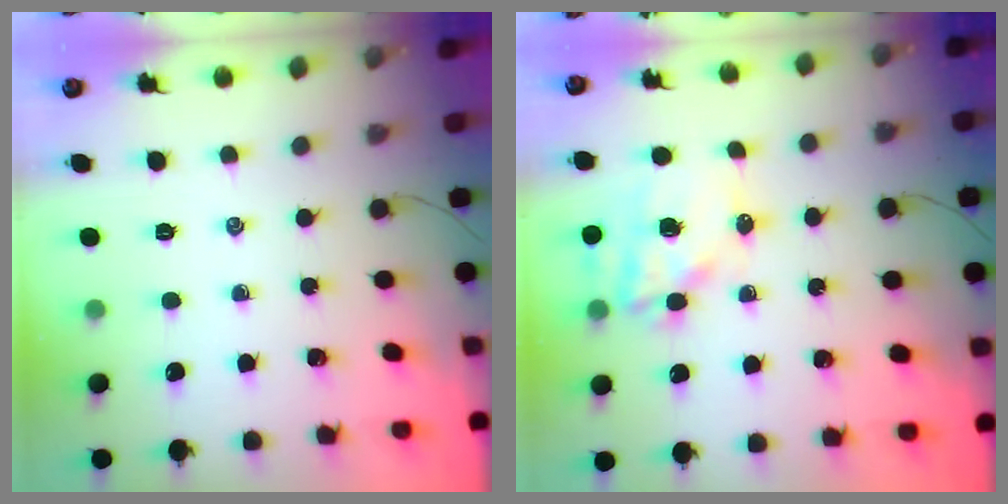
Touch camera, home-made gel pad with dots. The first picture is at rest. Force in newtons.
{"total": 14.2, "press": 13.8, "slide": 3.3}